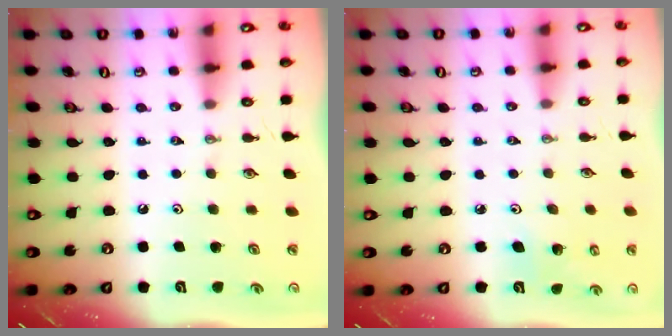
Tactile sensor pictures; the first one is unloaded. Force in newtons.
{"total": 6.1, "press": 5.9, "slide": 1.5}